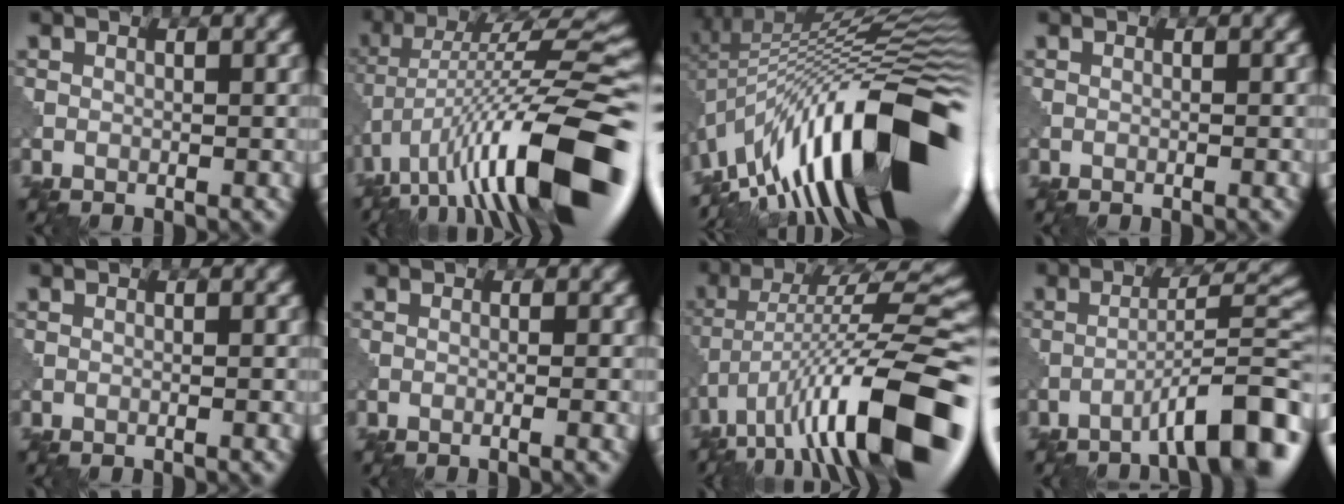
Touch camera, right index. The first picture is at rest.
{"total": 15.8, "force": [-6.0, 4.5, 13.8], "torque": [-0.232, 0.025, -0.099]}
{"total": 17.5, "force": [-6.1, 5.9, 15.3], "torque": [-0.198, 0.049, -0.135]}
{"total": 0.7, "force": [-0.3, 0.2, 0.7], "torque": [-0.008, 0.000, -0.011]}
{"total": 1.1, "force": [-0.4, 0.3, 0.9], "torque": [-0.010, 0.001, -0.014]}
{"total": 2.4, "force": [-0.8, 0.8, 2.2], "torque": [-0.020, 0.007, -0.023]}
{"total": 14.8, "force": [-6.7, 4.0, 12.6], "torque": [-0.215, 0.017, -0.104]}
{"total": 7.7, "force": [-4.9, 1.0, 5.9], "torque": [-0.080, 0.022, -0.078]}